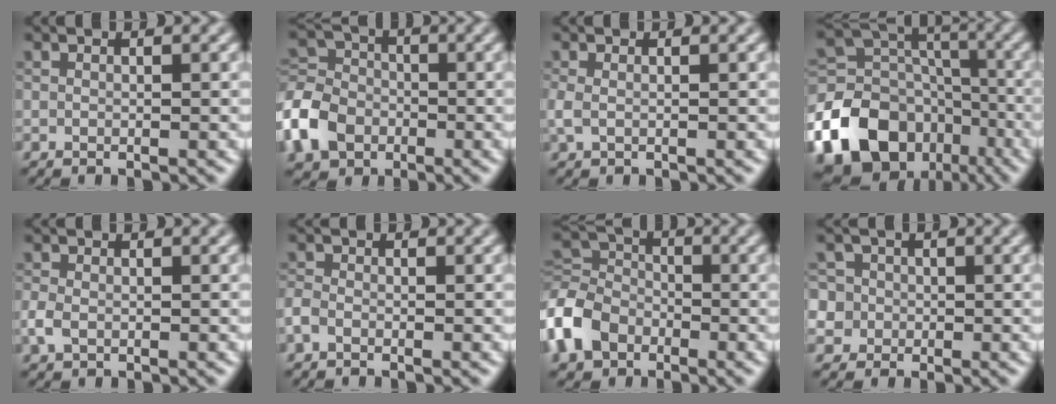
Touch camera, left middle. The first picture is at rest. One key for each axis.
{"total": 6.6, "fx": -3.0, "fy": 5.0, "fz": 3.0, "tx": -0.070, "ty": 0.005, "tz": -0.082}
{"total": 1.0, "fx": -0.1, "fy": 0.5, "fz": 0.9, "tx": -0.024, "ty": -0.001, "tz": -0.003}
{"total": 18.4, "fx": -9.9, "fy": 13.8, "fz": 7.2, "tx": -0.167, "ty": -0.046, "tz": -0.169}
{"total": 1.6, "fx": -0.5, "fy": 1.1, "fz": 1.0, "tx": -0.025, "ty": 0.000, "tz": -0.013}
{"total": 1.2, "fx": -0.7, "fy": 0.7, "fz": 0.6, "tx": -0.014, "ty": 0.002, "tz": -0.020}
{"total": 5.9, "fx": -3.0, "fy": 4.3, "fz": 2.7, "tx": -0.060, "ty": 0.011, "tz": -0.081}
{"total": 5.7, "fx": 0.2, "fy": 5.4, "fz": 1.7, "tx": -0.035, "ty": 0.032, "tz": -0.022}